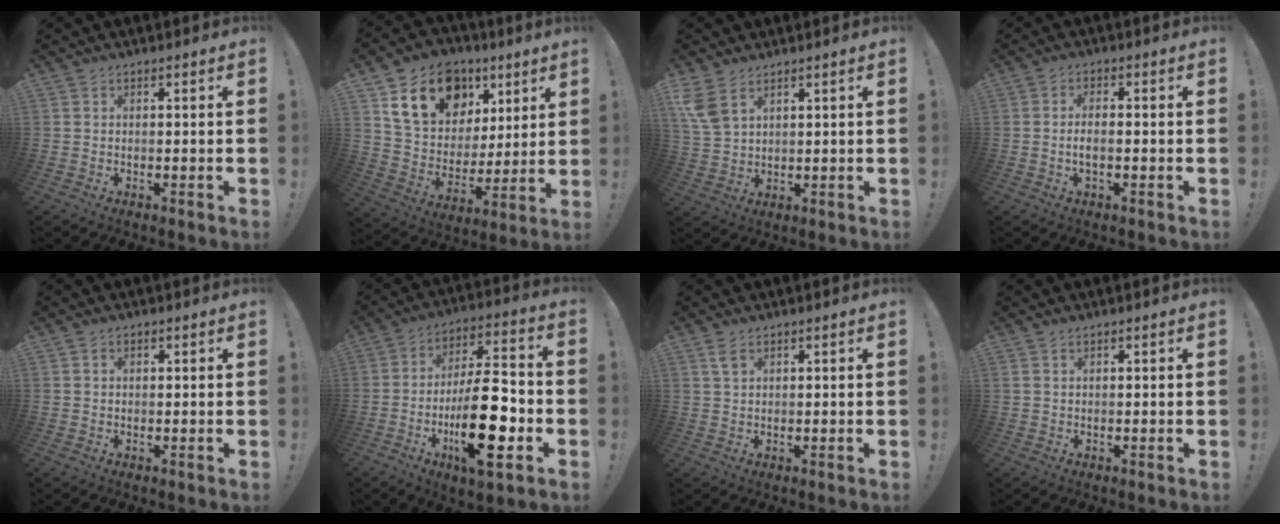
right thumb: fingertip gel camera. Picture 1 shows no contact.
{"total": 20.1, "force": [10.5, 14.4, 9.2], "torque": [-0.155, -0.040, 0.215]}
{"total": 7.2, "force": [4.4, 3.9, 4.2], "torque": [-0.084, -0.017, 0.086]}
{"total": 3.3, "force": [-0.8, 1.2, 3.0], "torque": [-0.064, 0.005, -0.016]}
{"total": 0.8, "force": [0.4, 0.6, 0.3], "torque": [-0.012, 0.005, 0.010]}
{"total": 21.3, "force": [-6.2, 7.4, 19.0], "torque": [-0.325, 0.025, -0.095]}
{"total": 3.0, "force": [1.7, 1.4, 2.1], "torque": [-0.028, -0.006, 0.027]}
{"total": 0.9, "force": [0.6, 0.4, 0.6], "torque": [-0.014, 0.001, 0.012]}